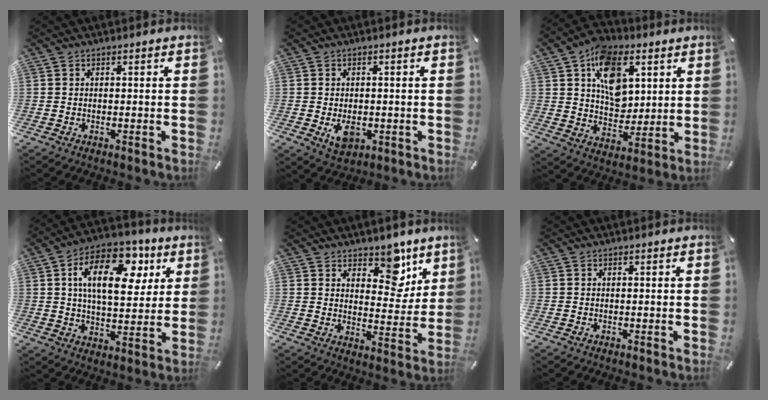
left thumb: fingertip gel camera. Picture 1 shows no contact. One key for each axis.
{"total": 5.0, "fx": -0.8, "fy": 3.4, "fz": 3.6, "tx": -0.066, "ty": -0.007, "tz": -0.019}
{"total": 14.3, "fx": 5.3, "fy": 10.3, "fz": 8.4, "tx": -0.127, "ty": -0.007, "tz": 0.099}
{"total": 18.2, "fx": 6.5, "fy": 10.4, "fz": 13.5, "tx": -0.205, "ty": -0.011, "tz": 0.108}
{"total": 10.2, "fx": 7.1, "fy": 5.8, "fz": 4.5, "tx": -0.039, "ty": -0.056, "tz": 0.122}
{"total": 0.0}